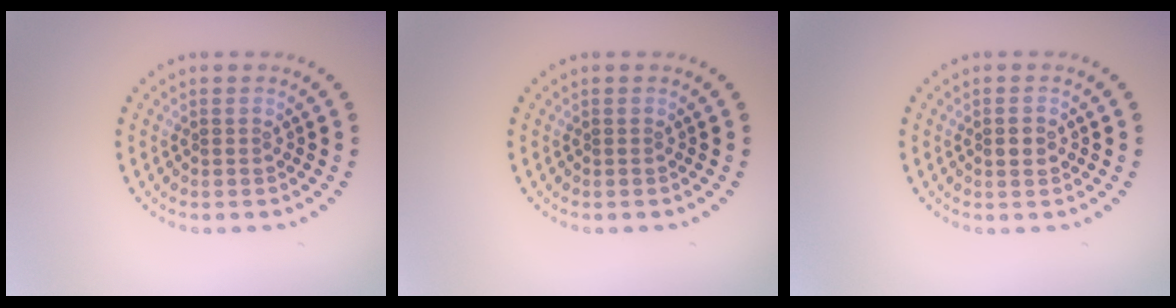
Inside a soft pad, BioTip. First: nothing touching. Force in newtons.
{"total": 0.0}
{"total": 1.8, "press": 1.7, "slide": 0.2}